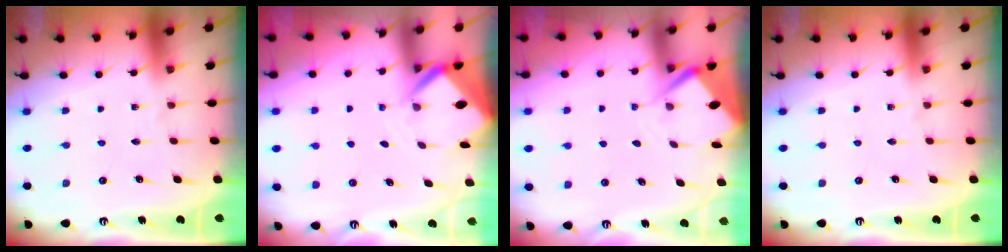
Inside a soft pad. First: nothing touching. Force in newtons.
{"total": 3.4, "press": 3.4, "slide": 0.2}
{"total": 3.4, "press": 3.4, "slide": 0.3}
{"total": 0.0}